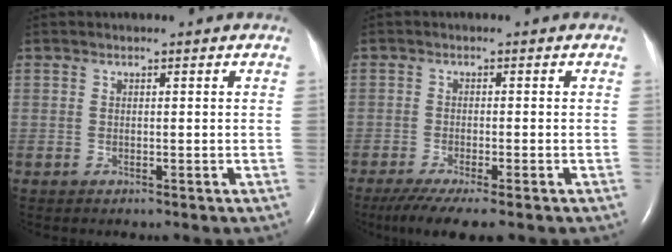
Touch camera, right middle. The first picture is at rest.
{"total": 7.6, "force": [-5.6, 0.8, 5.0], "torque": [-0.084, -0.021, -0.089]}